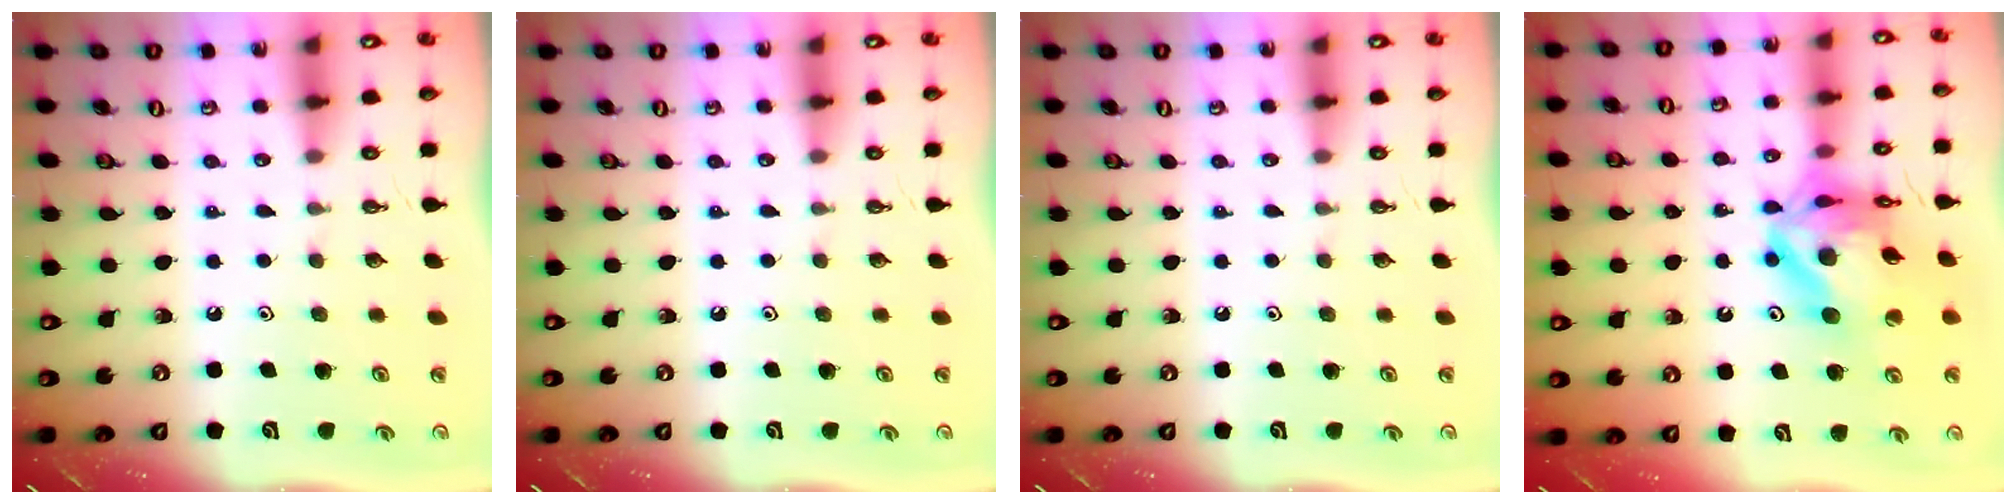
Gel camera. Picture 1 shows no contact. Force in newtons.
{"total": 0.0}
{"total": 0.0}
{"total": 17.8, "press": 17.7, "slide": 2.3}